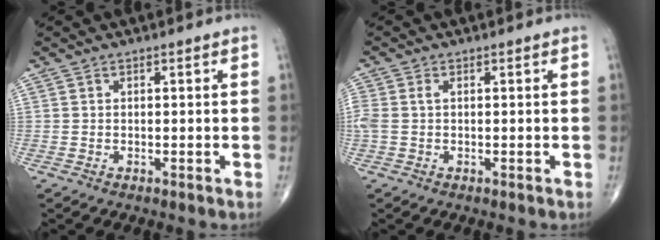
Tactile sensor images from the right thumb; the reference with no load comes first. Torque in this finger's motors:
{"motor_torque": [-0.16, -0.21, 0.44, 0.08, 0.11]}